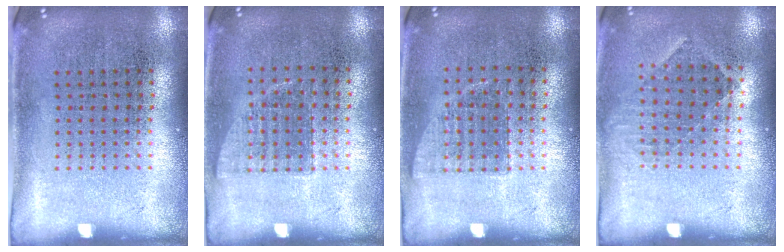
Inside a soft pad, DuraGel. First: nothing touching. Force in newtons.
{"total": 0.6, "press": 0.5, "slide": 0.2}
{"total": 0.6, "press": 0.5, "slide": 0.2}
{"total": 0.8, "press": 0.7, "slide": 0.4}